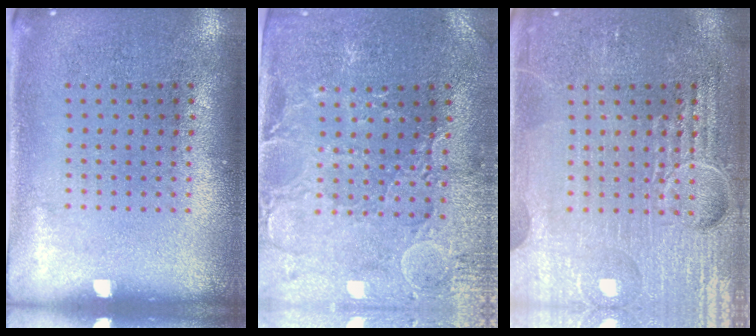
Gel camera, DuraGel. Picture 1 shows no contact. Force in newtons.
{"total": 1.3, "press": 1.3, "slide": 0.4}
{"total": 7.2, "press": 7.2, "slide": 1.0}